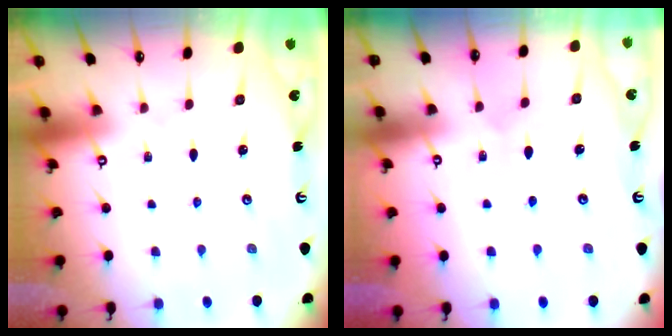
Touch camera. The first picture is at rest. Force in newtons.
{"total": 4.3, "press": 4.2, "slide": 0.4}